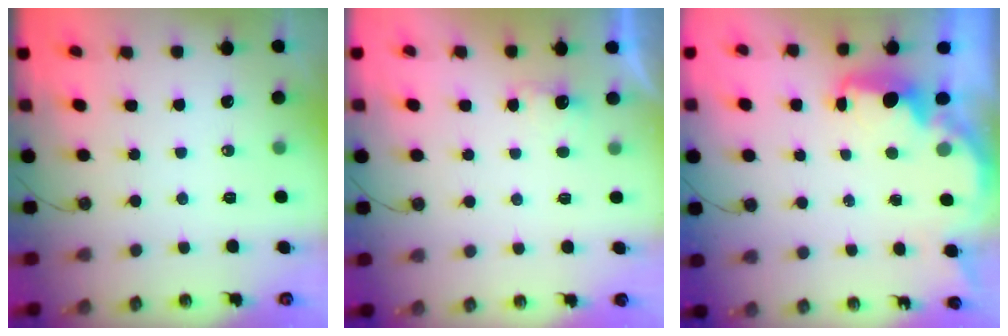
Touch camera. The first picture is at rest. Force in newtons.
{"total": 2.3, "press": 2.2, "slide": 0.9}
{"total": 3.8, "press": 3.8, "slide": 0.5}